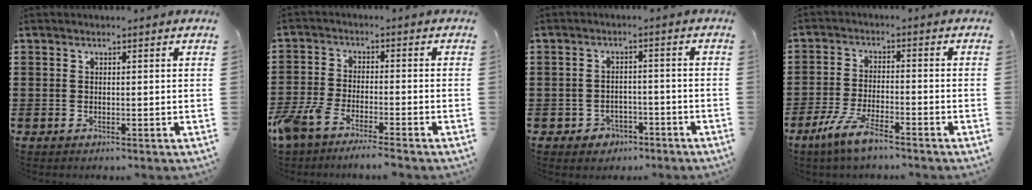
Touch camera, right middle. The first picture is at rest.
{"total": 5.4, "force": [-4.8, 0.6, 2.5], "torque": [-0.074, -0.014, -0.099]}
{"total": 2.6, "force": [-2.2, 1.4, 0.2], "torque": [-0.012, 0.003, -0.049]}
{"total": 6.2, "force": [-4.4, 1.0, 4.2], "torque": [-0.102, -0.011, -0.087]}